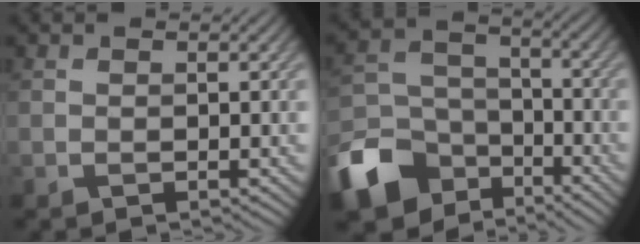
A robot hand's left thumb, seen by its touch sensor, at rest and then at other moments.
{"total": 13.5, "force": [-8.4, 8.8, 6.0], "torque": [-0.172, -0.034, -0.161]}